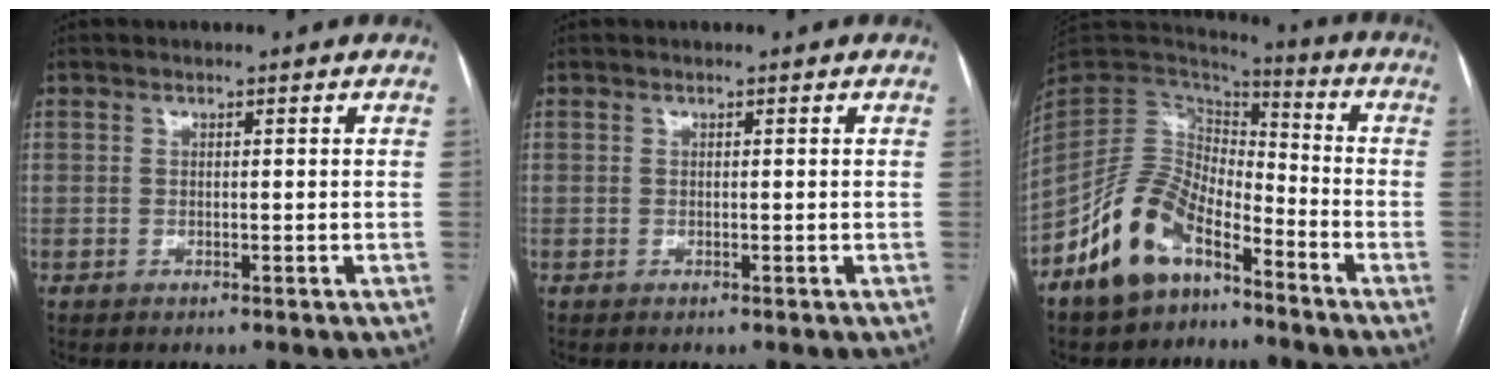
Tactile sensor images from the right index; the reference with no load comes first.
{"total": 0.0}
{"total": 12.7, "force": [-8.3, 6.4, 7.3], "torque": [-0.147, 0.023, -0.160]}